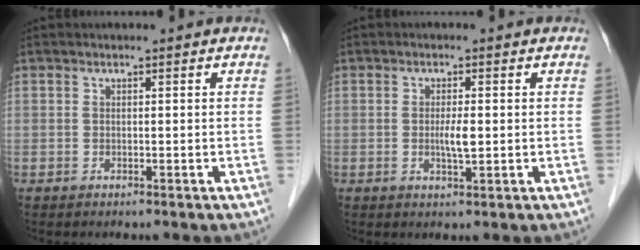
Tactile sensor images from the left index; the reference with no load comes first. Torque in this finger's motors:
{"motor_torque": [0.48, 0.31, 0.07, 0.02]}